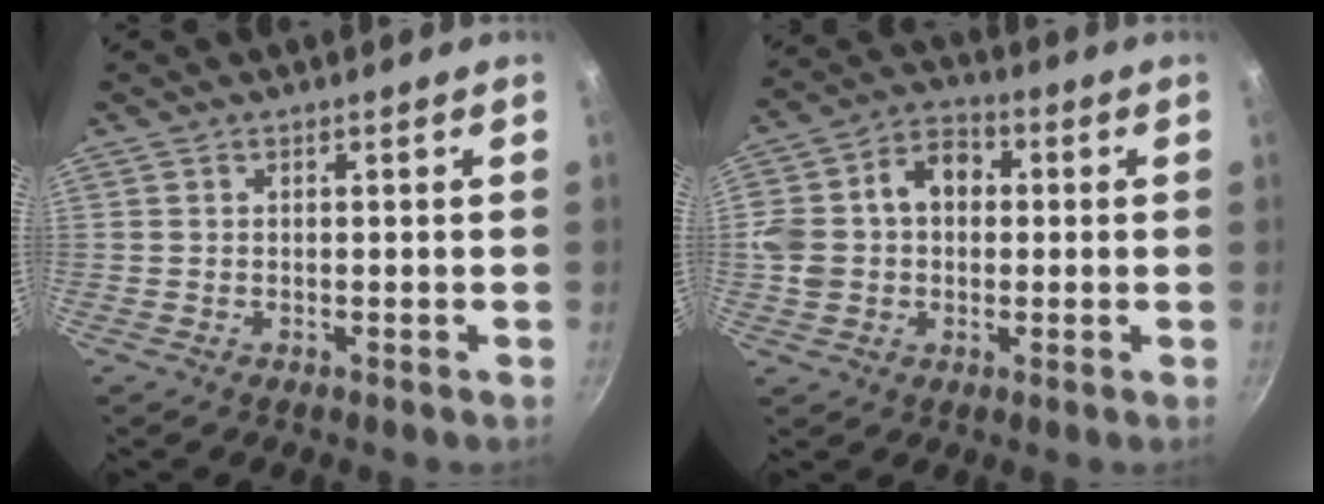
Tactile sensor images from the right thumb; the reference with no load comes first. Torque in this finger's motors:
{"motor_torque": [0.79, 1.92, 0.98, -0.19, 0.08]}